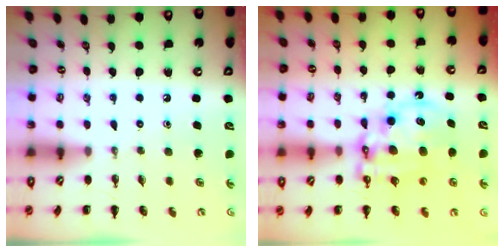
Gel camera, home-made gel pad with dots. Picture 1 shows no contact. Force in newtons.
{"total": 13.5, "press": 13.1, "slide": 3.2}